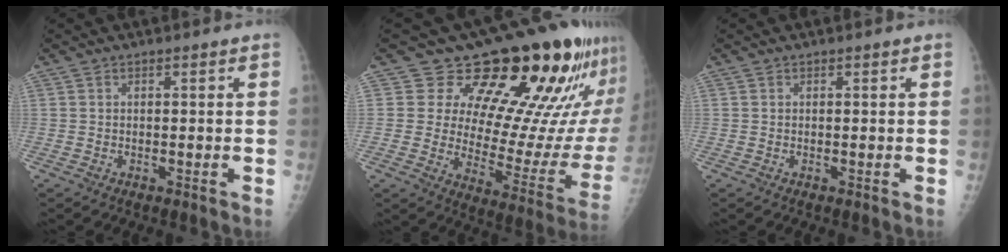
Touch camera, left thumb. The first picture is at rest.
{"total": 23.3, "force": [15.7, 9.6, 14.3], "torque": [-0.149, -0.085, 0.208]}
{"total": 0.0}